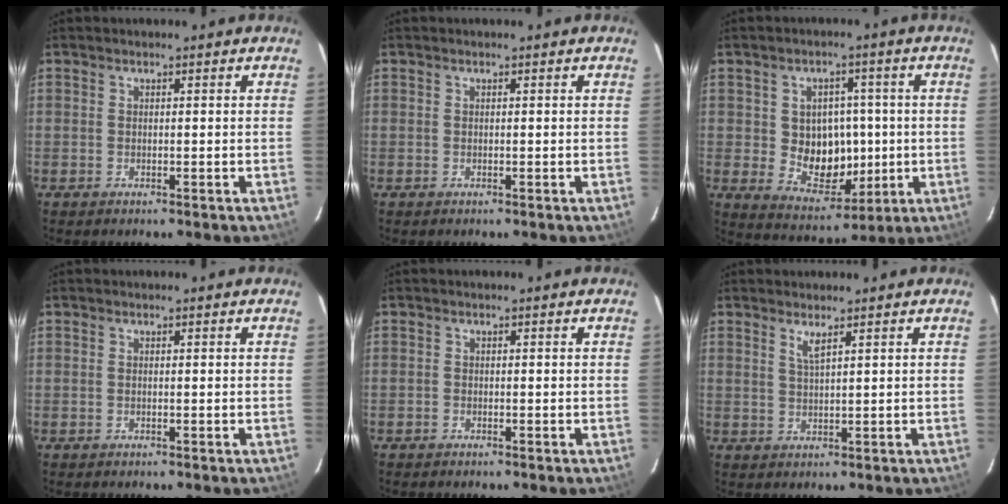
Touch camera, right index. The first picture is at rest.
{"total": 0.0}
{"total": 10.2, "force": [-0.3, 8.6, 5.6], "torque": [-0.107, 0.000, 0.018]}
{"total": 0.0}
{"total": 0.7, "force": [-0.6, 0.3, -0.1], "torque": [-0.002, 0.003, -0.012]}
{"total": 2.2, "force": [1.5, 0.0, 1.6], "torque": [-0.033, -0.004, 0.027]}